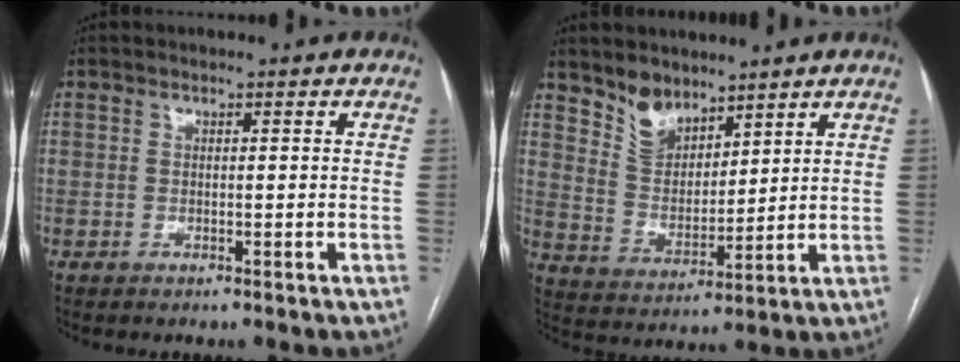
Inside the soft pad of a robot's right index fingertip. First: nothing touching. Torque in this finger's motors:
{"motor_torque": [0.60, 0.72, 0.03, 0.06]}